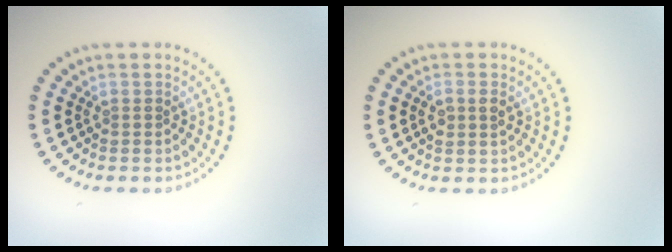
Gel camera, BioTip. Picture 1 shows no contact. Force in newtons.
{"total": 1.7, "press": 1.7, "slide": 0.4}